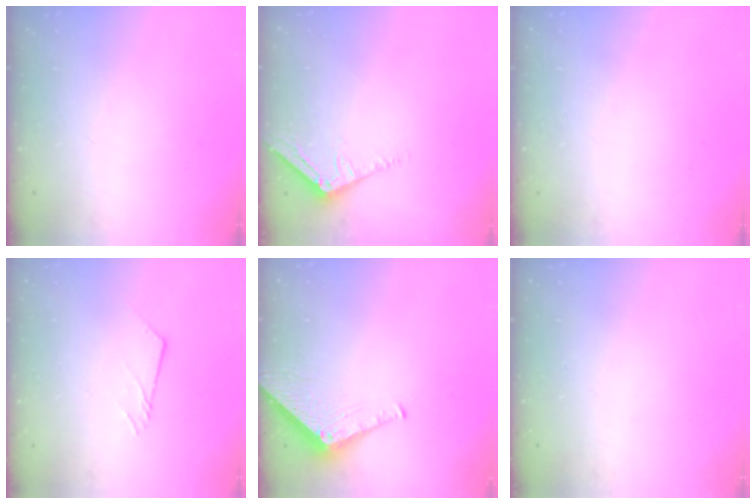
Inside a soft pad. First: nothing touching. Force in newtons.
{"total": 3.6, "press": 3.6, "slide": 0.4}
{"total": 0.0}
{"total": 4.2, "press": 4.2, "slide": 0.2}
{"total": 3.8, "press": 3.7, "slide": 0.5}
{"total": 0.0}